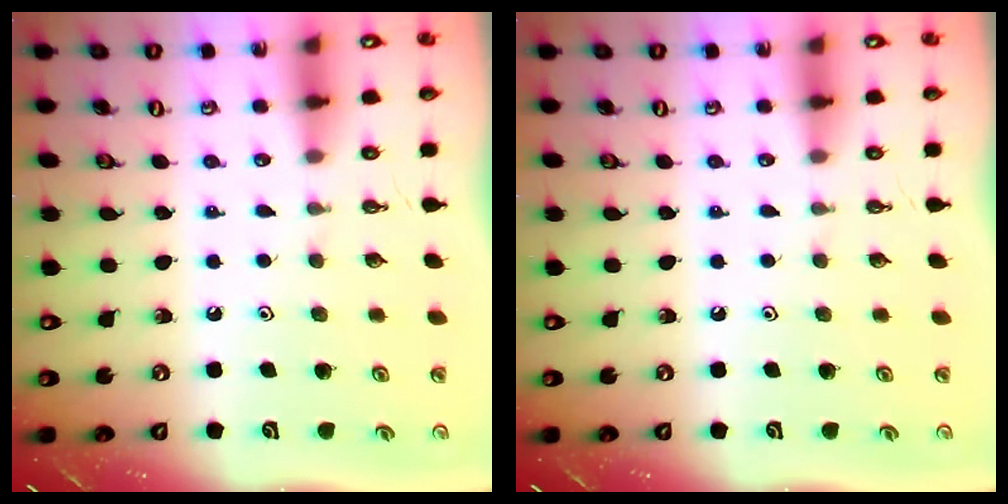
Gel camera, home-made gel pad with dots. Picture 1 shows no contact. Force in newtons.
{"total": 0.0}